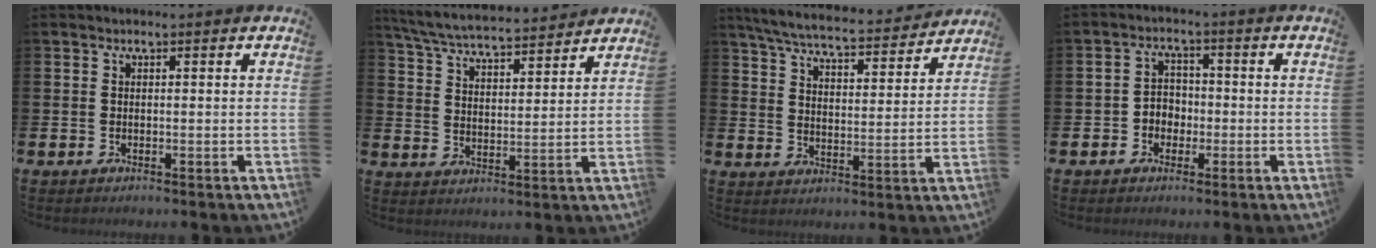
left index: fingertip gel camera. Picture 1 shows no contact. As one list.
[{"total": 6.2, "force": [6.0, 0.7, 1.4], "torque": [-0.057, -0.039, 0.105]}, {"total": 6.6, "force": [6.2, 0.8, 2.1], "torque": [-0.071, -0.042, 0.105]}, {"total": 2.9, "force": [-1.3, 2.4, 1.0], "torque": [-0.026, 0.007, -0.030]}]